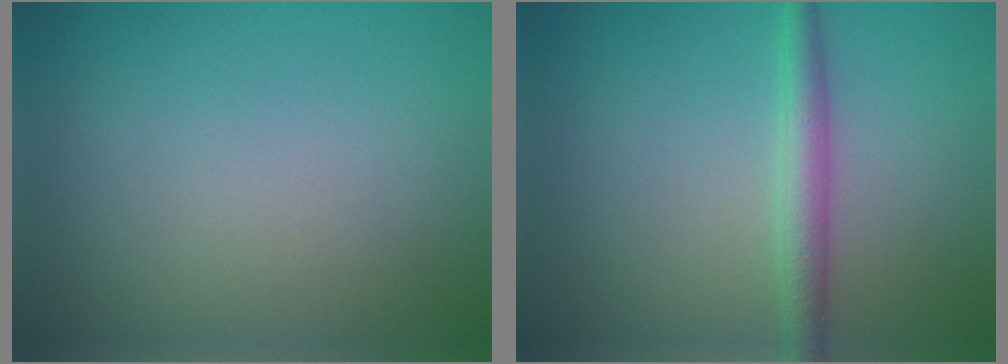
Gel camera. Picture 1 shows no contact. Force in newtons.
{"total": 2.7, "press": 2.7, "slide": 0.0}